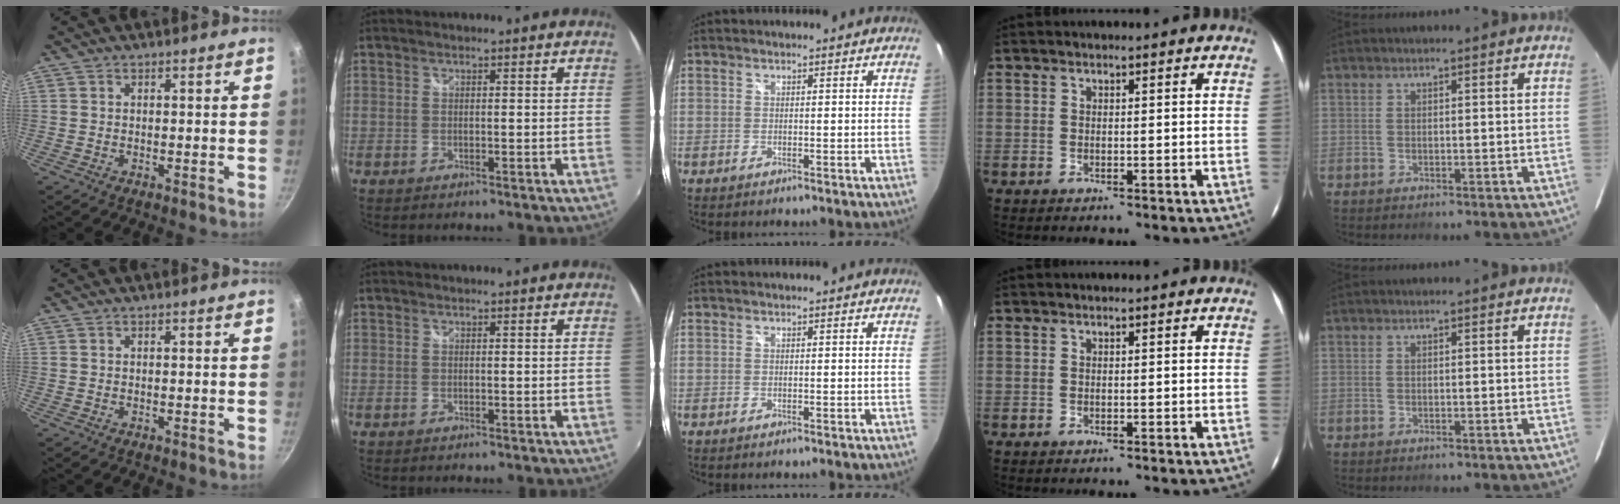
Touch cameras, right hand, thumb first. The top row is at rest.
{}